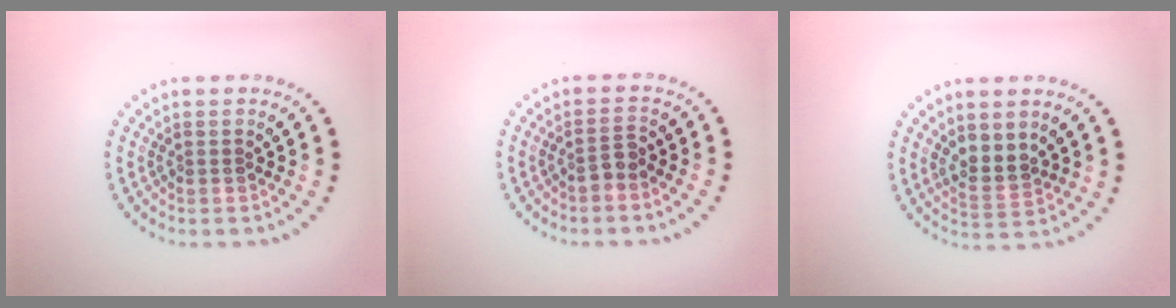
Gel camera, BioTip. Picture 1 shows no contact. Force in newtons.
{"total": 1.3, "press": 1.0, "slide": 0.8}
{"total": 2.5, "press": 2.2, "slide": 1.1}